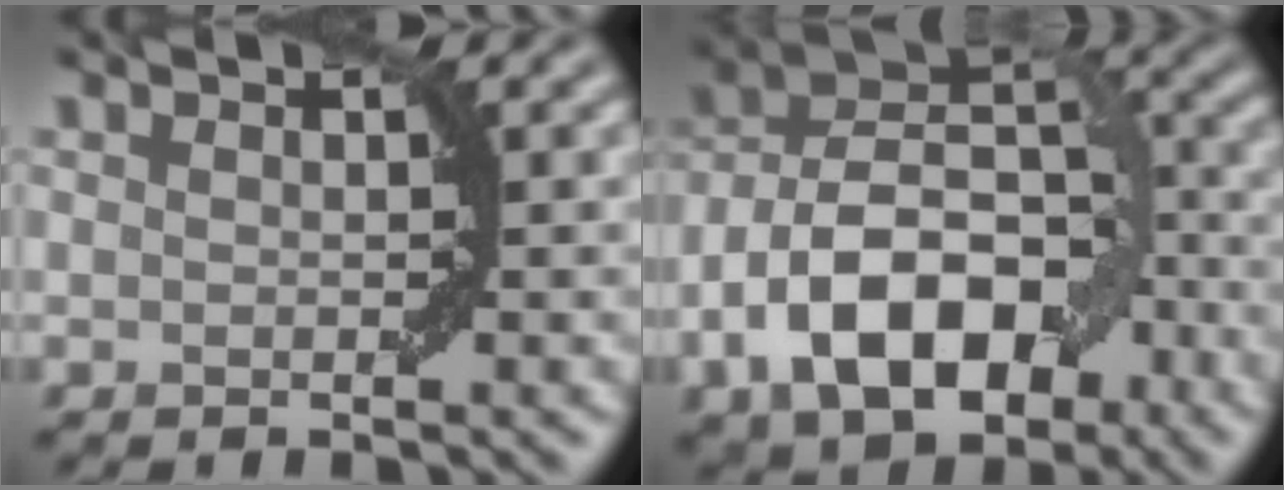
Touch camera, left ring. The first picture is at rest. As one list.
[{"total": 11.9, "force": [-5.1, 7.2, 8.0], "torque": [-0.134, 0.008, -0.097]}]